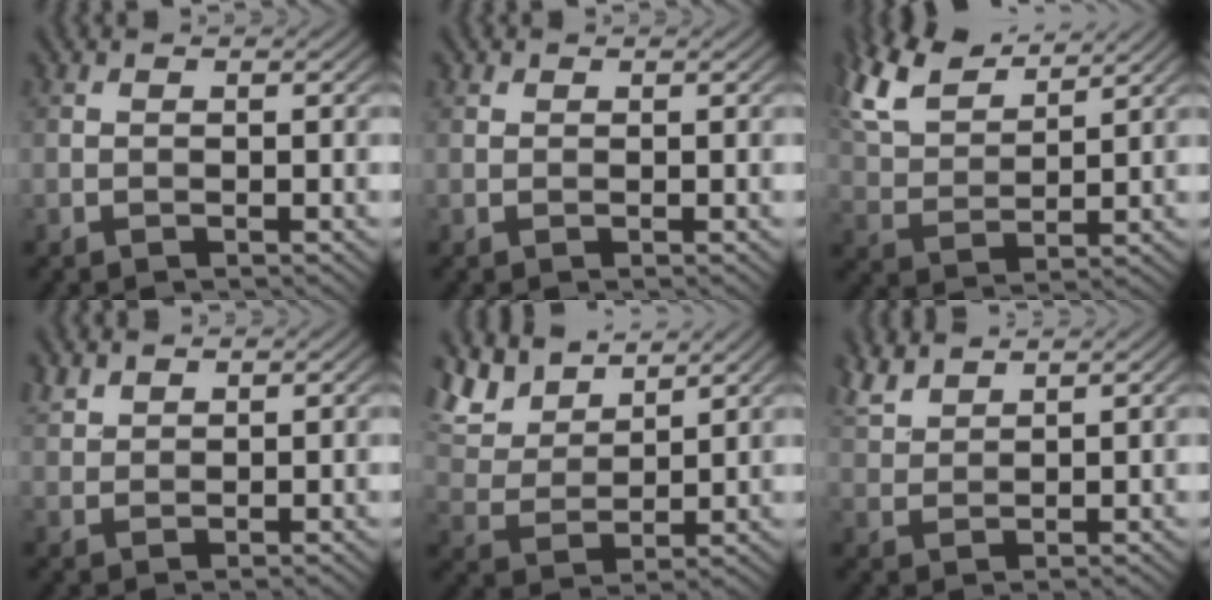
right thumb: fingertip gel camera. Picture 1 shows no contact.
{"total": 0.6, "force": [0.5, 0.4, 0.1], "torque": [0.000, 0.000, 0.010]}
{"total": 9.6, "force": [7.1, 3.4, 5.5], "torque": [-0.151, 0.023, 0.149]}
{"total": 2.6, "force": [2.1, 1.3, 0.9], "torque": [-0.024, 0.004, 0.050]}
{"total": 9.3, "force": [7.1, 3.7, 4.8], "torque": [-0.135, 0.019, 0.125]}
{"total": 4.4, "force": [3.8, 1.2, 1.9], "torque": [-0.058, 0.011, 0.086]}